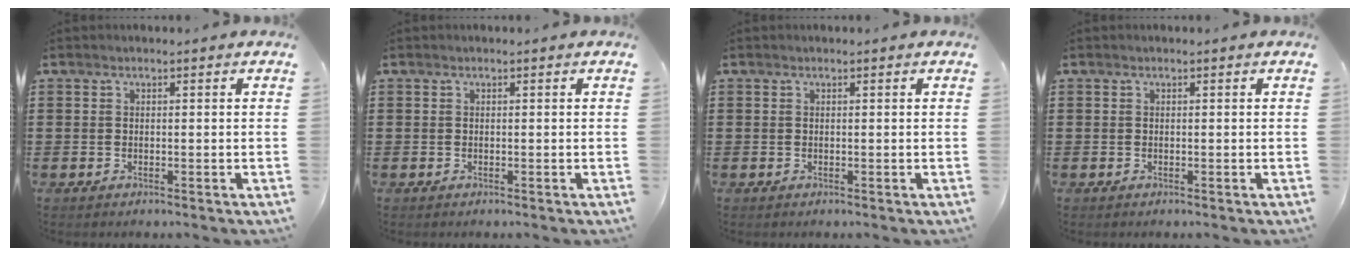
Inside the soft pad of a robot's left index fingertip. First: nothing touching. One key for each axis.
{"total": 0.0}
{"total": 0.0}
{"total": 0.0}